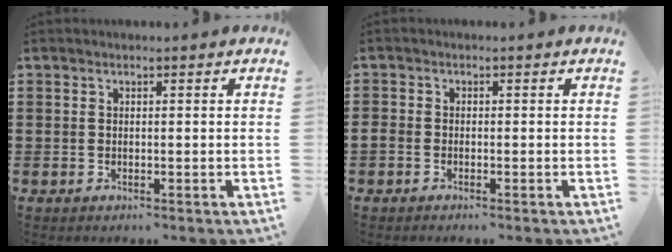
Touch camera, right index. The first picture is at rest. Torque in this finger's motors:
{"motor_torque": [0.47, 1.67, 0.26, 0.07]}